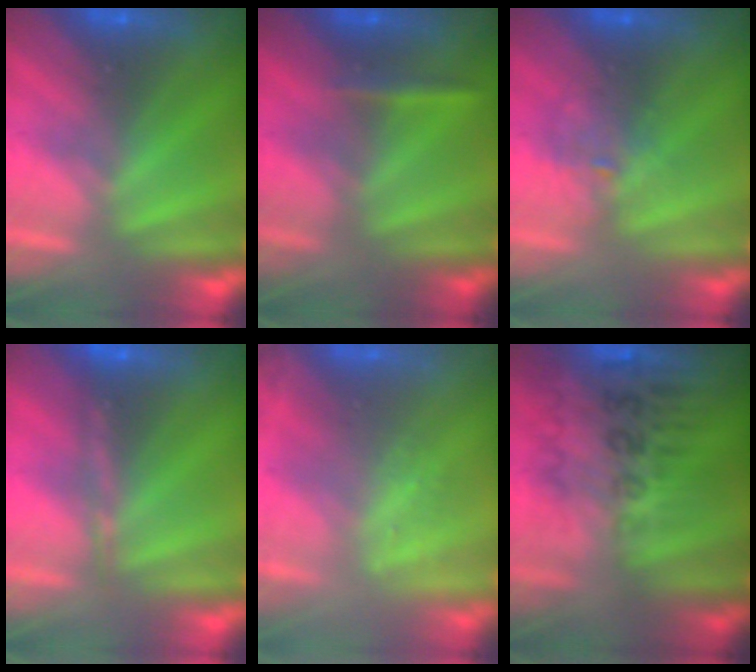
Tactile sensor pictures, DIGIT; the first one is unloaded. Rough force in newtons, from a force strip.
{"total": 2.4}
{"total": 2.1}
{"total": 1.7}
{"total": 2.4}
{"total": 2.8}